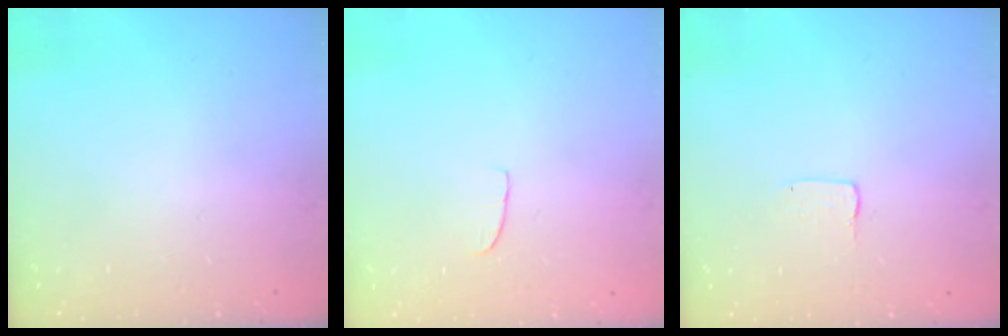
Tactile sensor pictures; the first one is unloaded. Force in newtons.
{"total": 4.7, "press": 4.7, "slide": 0.3}
{"total": 1.0, "press": 1.0, "slide": 0.1}